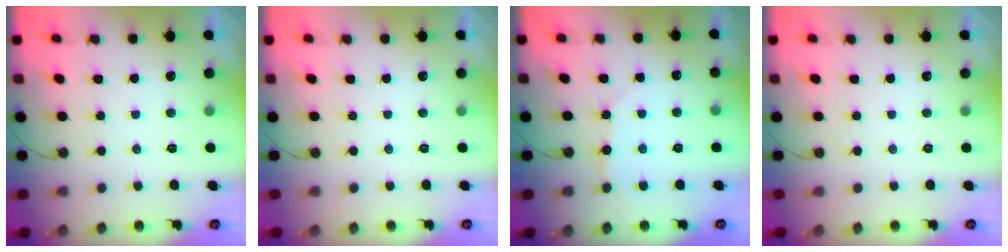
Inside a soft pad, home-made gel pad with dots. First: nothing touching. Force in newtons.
{"total": 0.0}
{"total": 5.0, "press": 5.0, "slide": 0.4}
{"total": 0.0}